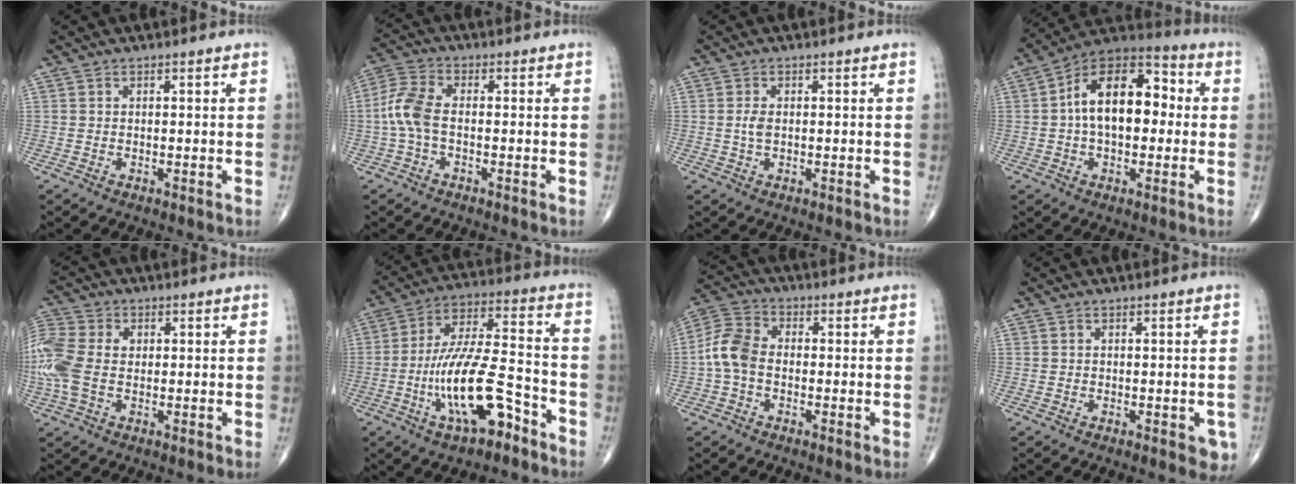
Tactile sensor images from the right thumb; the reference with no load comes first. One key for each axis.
{"total": 6.6, "fx": -0.9, "fy": 3.3, "fz": 5.7, "tx": -0.141, "ty": 0.018, "tz": -0.026}
{"total": 1.8, "fx": 0.0, "fy": 0.9, "fz": 1.5, "tx": -0.035, "ty": 0.000, "tz": 0.000}
{"total": 16.5, "fx": 1.1, "fy": 9.6, "fz": 13.4, "tx": -0.193, "ty": 0.038, "tz": 0.005}
{"total": 12.7, "fx": 0.1, "fy": 8.7, "fz": 9.3, "tx": -0.258, "ty": 0.018, "tz": 0.001}
{"total": 16.6, "fx": -7.5, "fy": 5.8, "fz": 13.6, "tx": -0.249, "ty": 0.057, "tz": -0.126}
{"total": 7.4, "fx": -1.1, "fy": 5.0, "fz": 5.3, "tx": -0.106, "ty": 0.021, "tz": -0.036}
{"total": 3.3, "fx": -1.3, "fy": 1.5, "fz": 2.6, "tx": -0.008, "ty": 0.000, "tz": -0.017}